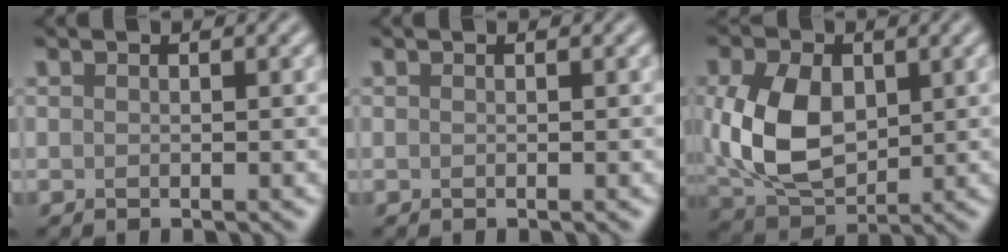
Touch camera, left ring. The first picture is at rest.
{"total": 0.0}
{"total": 7.9, "force": [0.6, 5.4, 5.8], "torque": [-0.135, -0.001, 0.015]}